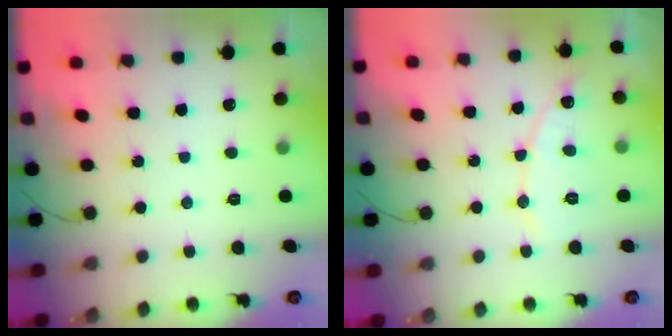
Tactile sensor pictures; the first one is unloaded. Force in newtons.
{"total": 7.8, "press": 7.8, "slide": 0.7}